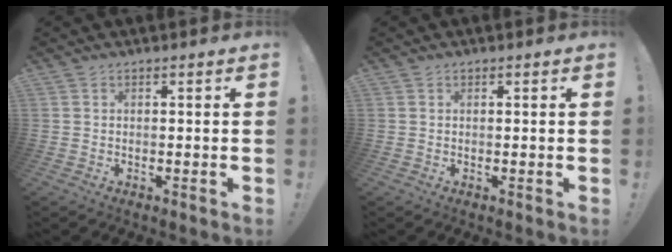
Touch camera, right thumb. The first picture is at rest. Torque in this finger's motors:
{"motor_torque": [-0.33, -0.15, 0.27, -0.15, -0.02]}